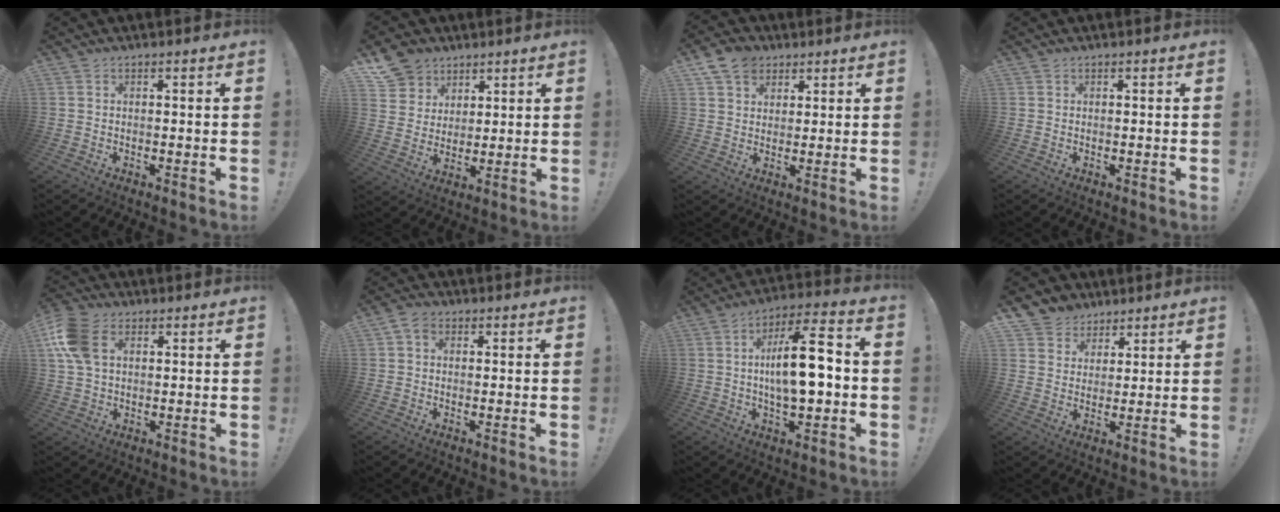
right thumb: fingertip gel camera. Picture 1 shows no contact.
{"total": 10.5, "force": [6.7, 7.9, 2.0], "torque": [-0.036, -0.045, 0.134]}
{"total": 8.2, "force": [4.7, 6.1, 2.9], "torque": [-0.049, -0.018, 0.094]}
{"total": 0.0}
{"total": 11.7, "force": [3.6, 7.8, 8.0], "torque": [-0.168, 0.007, 0.070]}
{"total": 3.4, "force": [0.9, 2.4, 2.2], "torque": [-0.040, 0.005, 0.018]}
{"total": 16.0, "force": [-0.8, 5.9, 14.9], "torque": [-0.245, 0.008, -0.020]}
{"total": 6.4, "force": [4.0, 5.0, 0.2], "torque": [-0.002, -0.034, 0.081]}